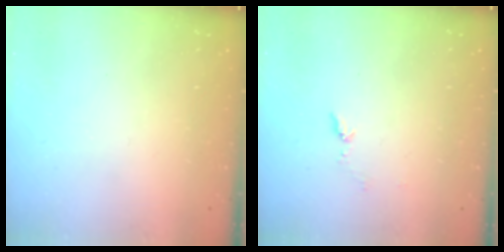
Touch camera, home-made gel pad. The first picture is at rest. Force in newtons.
{"total": 4.6, "press": 4.5, "slide": 0.5}